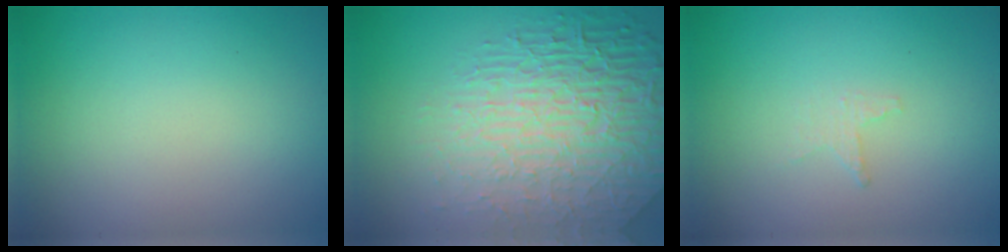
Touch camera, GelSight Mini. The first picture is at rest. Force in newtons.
{"total": 8.7, "press": 5.9, "slide": 6.4}
{"total": 0.9, "press": 0.8, "slide": 0.3}